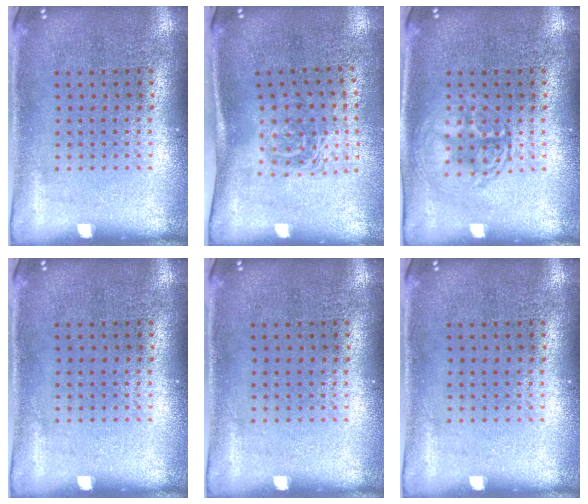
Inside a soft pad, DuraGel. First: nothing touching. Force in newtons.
{"total": 1.6, "press": 1.1, "slide": 1.1}
{"total": 2.6, "press": 2.6, "slide": 0.4}
{"total": 0.0}
{"total": 0.0}
{"total": 0.0}